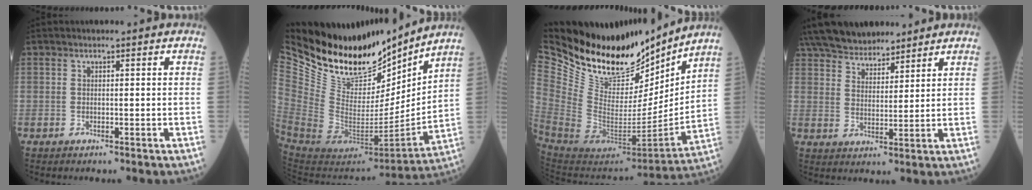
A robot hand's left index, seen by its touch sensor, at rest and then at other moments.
{"total": 23.8, "force": [20.5, 8.6, 8.6], "torque": [-0.187, -0.037, 0.353]}
{"total": 26.6, "force": [22.2, 9.2, 11.4], "torque": [-0.237, -0.034, 0.376]}
{"total": 15.2, "force": [13.2, 5.1, 5.4], "torque": [-0.110, 0.031, 0.225]}